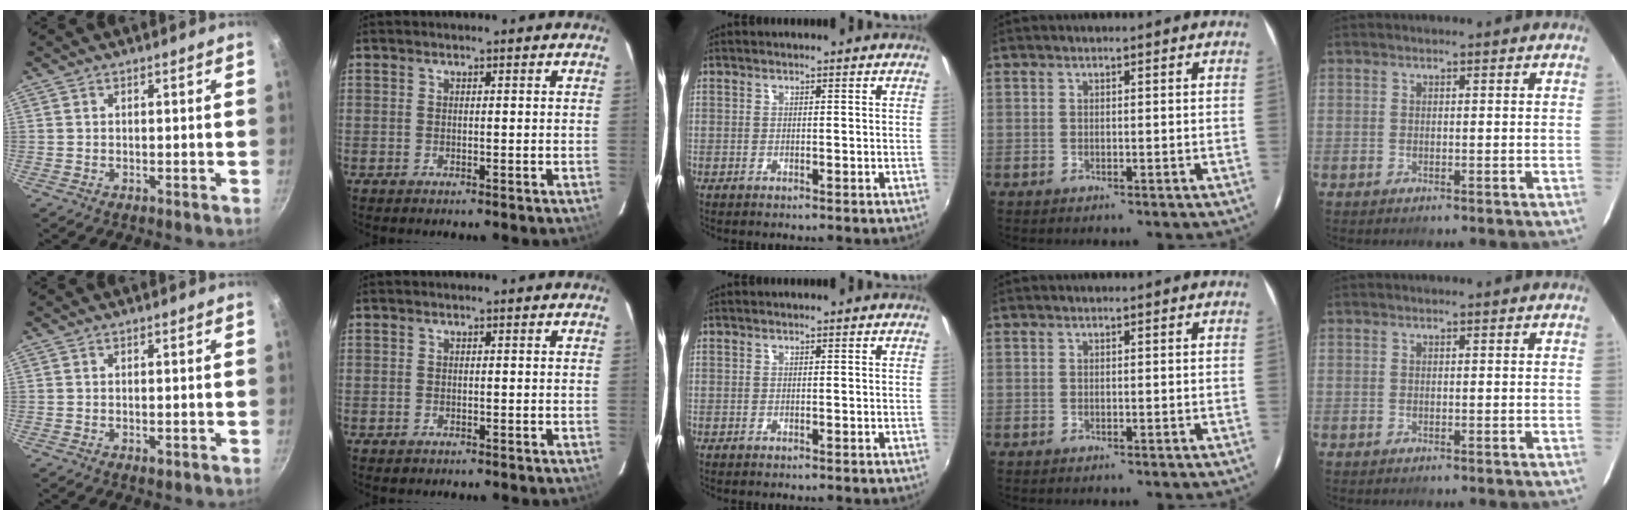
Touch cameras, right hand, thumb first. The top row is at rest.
{"thumb": {"total": 1.0, "force": [-0.4, 0.5, 0.9], "torque": [-0.014, -0.002, -0.004]}, "index": {"total": 0.7, "force": [-0.4, 0.5, 0.1], "torque": [-0.001, 0.001, -0.005]}}